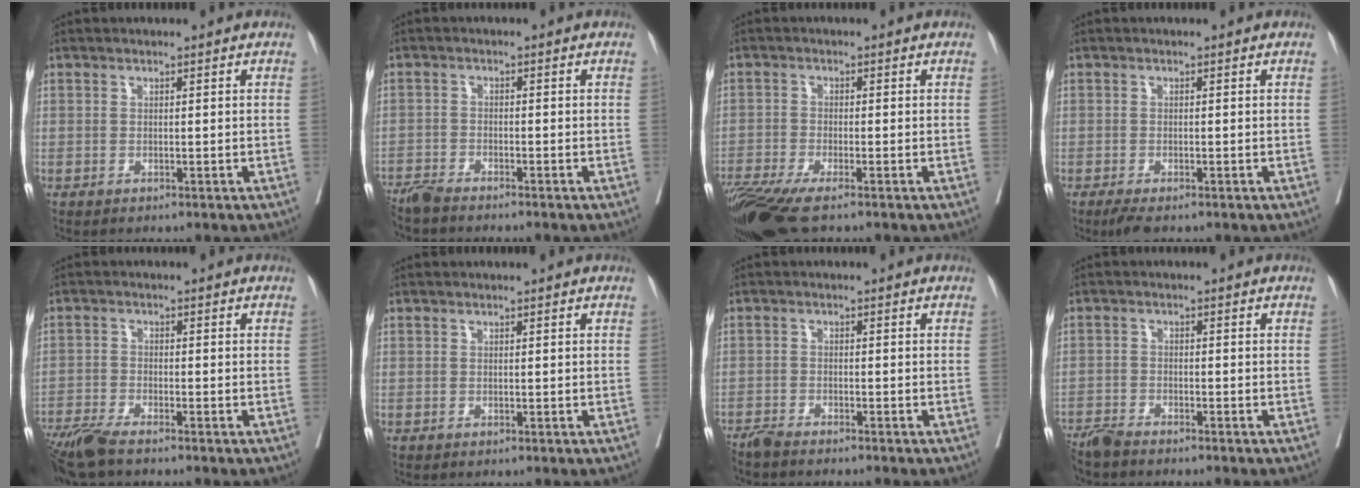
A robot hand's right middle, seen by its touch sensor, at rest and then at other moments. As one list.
[{"total": 4.2, "force": [-3.9, 0.0, 1.6], "torque": [-0.020, -0.010, -0.068]}, {"total": 9.2, "force": [-6.7, 1.5, 6.0], "torque": [-0.112, -0.018, -0.122]}, {"total": 2.6, "force": [-1.8, 0.7, 1.8], "torque": [-0.031, -0.007, -0.029]}, {"total": 6.1, "force": [-5.0, 0.4, 3.3], "torque": [-0.062, -0.019, -0.097]}, {"total": 0.0}, {"total": 3.9, "force": [-3.6, -0.2, 1.5], "torque": [-0.016, -0.007, -0.060]}, {"total": 4.4, "force": [-4.1, 0.3, 1.6], "torque": [-0.020, -0.012, -0.073]}]